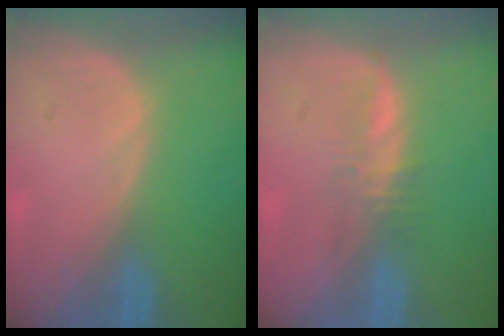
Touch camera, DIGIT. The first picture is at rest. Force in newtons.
{"total": 2.3, "press": 2.2, "slide": 0.6}